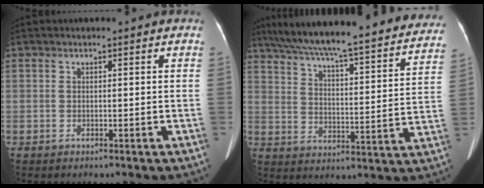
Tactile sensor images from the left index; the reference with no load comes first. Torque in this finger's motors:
{"motor_torque": [0.85, -1.29, 0.36, 0.14]}